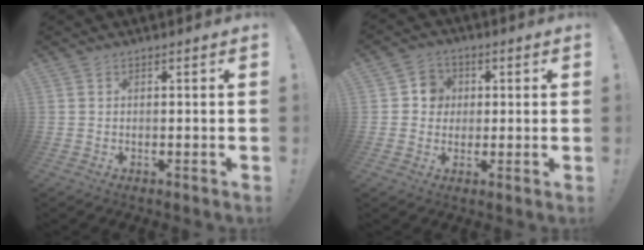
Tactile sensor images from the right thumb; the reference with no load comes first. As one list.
[{"total": 6.6, "force": [1.0, 6.3, 1.9], "torque": [-0.031, 0.005, 0.021]}]